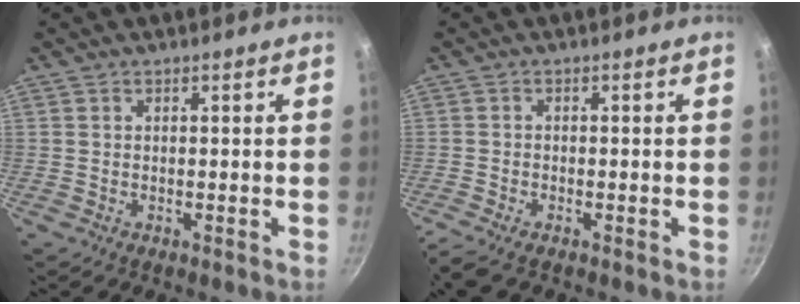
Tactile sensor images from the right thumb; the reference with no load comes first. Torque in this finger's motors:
{"motor_torque": [0.08, 0.08, 0.29, 0.02, 0.27]}